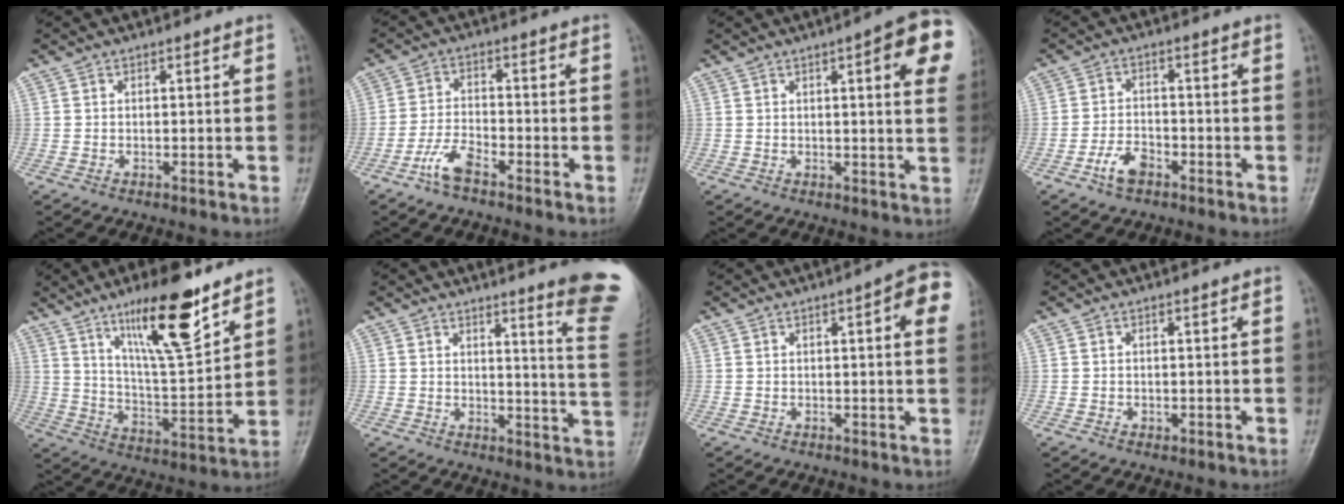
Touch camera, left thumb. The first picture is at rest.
{"total": 4.9, "force": [-3.5, 1.5, 3.0], "torque": [-0.068, 0.020, -0.073]}
{"total": 11.4, "force": [4.1, 2.4, 10.4], "torque": [-0.103, -0.005, 0.040]}
{"total": 4.8, "force": [-2.7, 2.7, 2.8], "torque": [-0.048, 0.019, -0.052]}
{"total": 16.3, "force": [10.5, 3.7, 11.9], "torque": [-0.179, -0.063, 0.188]}
{"total": 13.4, "force": [10.0, -0.1, 8.9], "torque": [-0.091, -0.091, 0.107]}
{"total": 7.7, "force": [2.3, 1.7, 7.1], "torque": [-0.075, 0.004, 0.020]}
{"total": 0.6, "force": [-0.1, 0.5, 0.3], "torque": [-0.003, 0.000, -0.001]}